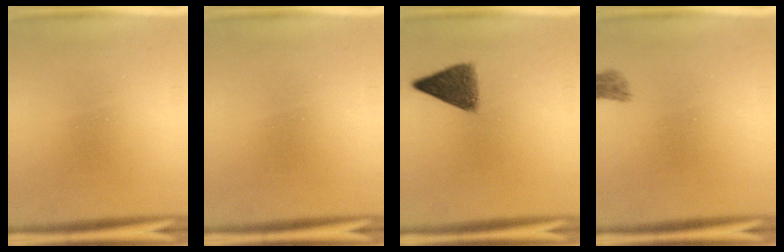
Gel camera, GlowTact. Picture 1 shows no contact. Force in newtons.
{"total": 0.0}
{"total": 6.3}
{"total": 1.6}